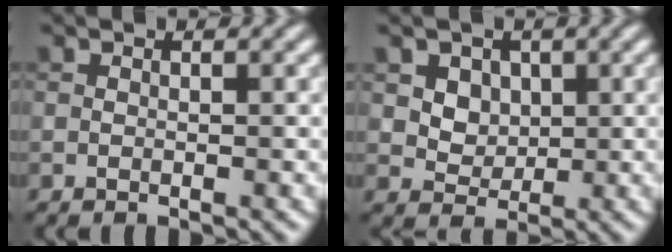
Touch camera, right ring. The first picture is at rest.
{"total": 3.8, "force": [1.5, 3.0, 1.8], "torque": [-0.040, -0.006, 0.037]}